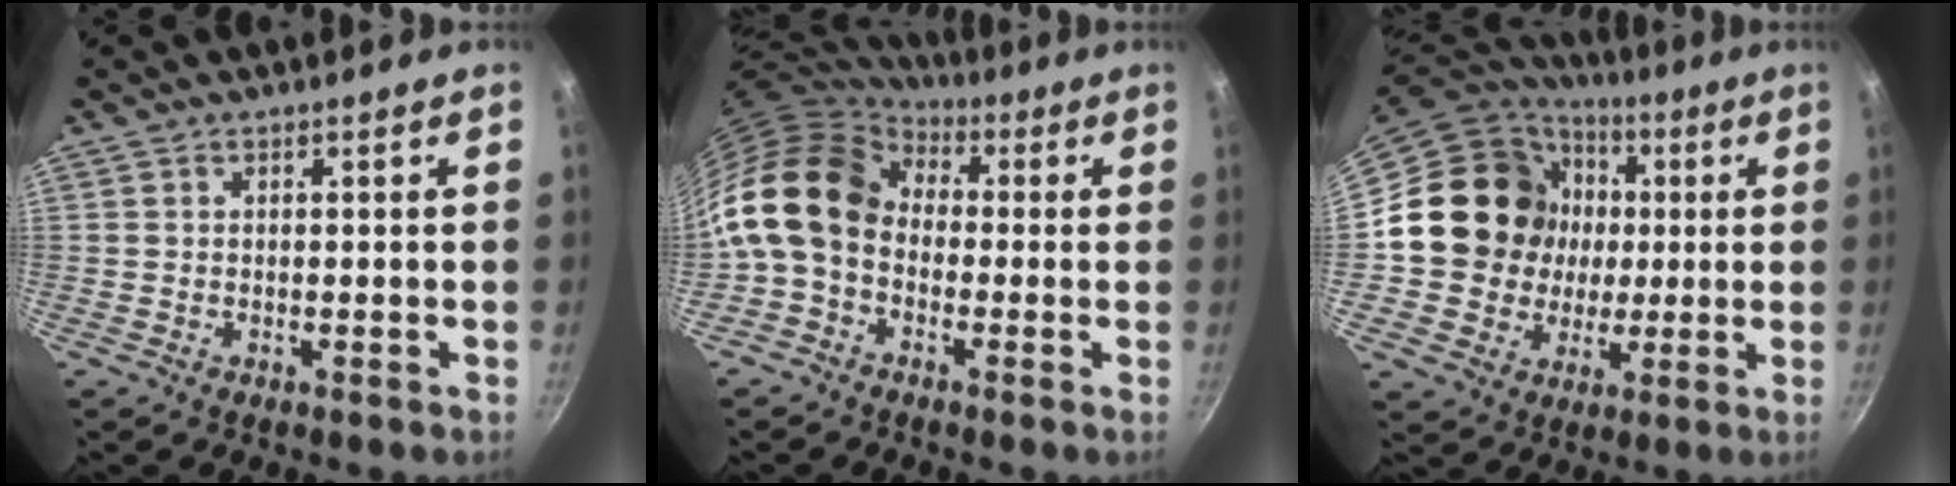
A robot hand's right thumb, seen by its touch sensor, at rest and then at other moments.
{"total": 16.0, "force": [0.4, 12.0, 10.6], "torque": [-0.198, 0.036, -0.015]}
{"total": 18.9, "force": [1.7, 17.4, 7.4], "torque": [-0.117, 0.021, 0.035]}